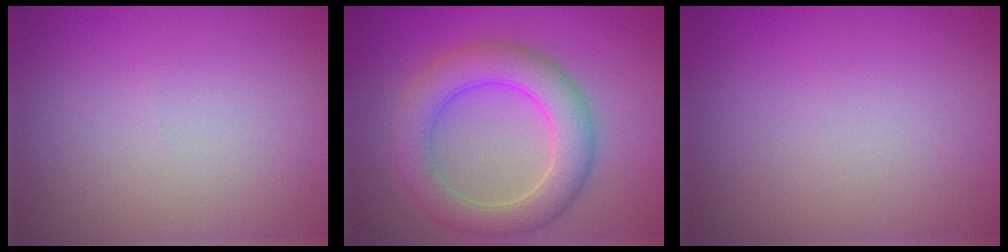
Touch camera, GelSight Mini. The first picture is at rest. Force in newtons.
{"total": 5.7, "press": 5.7, "slide": 0.2}
{"total": 0.0}